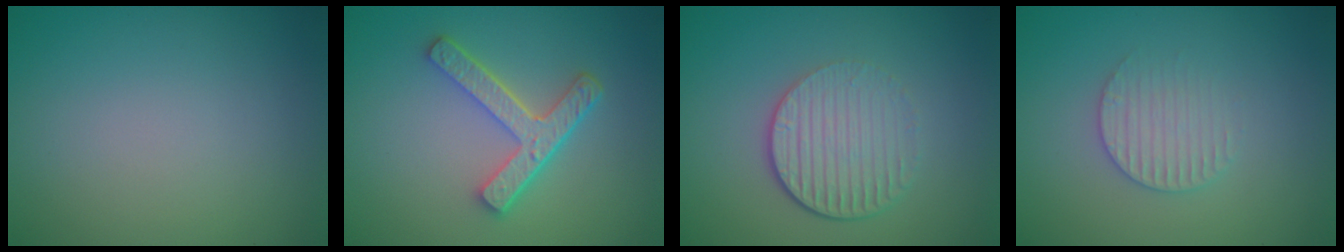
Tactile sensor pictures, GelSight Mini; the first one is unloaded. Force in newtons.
{"total": 4.4, "press": 3.3, "slide": 2.9}
{"total": 4.3, "press": 2.8, "slide": 3.2}
{"total": 2.2, "press": 2.1, "slide": 0.5}